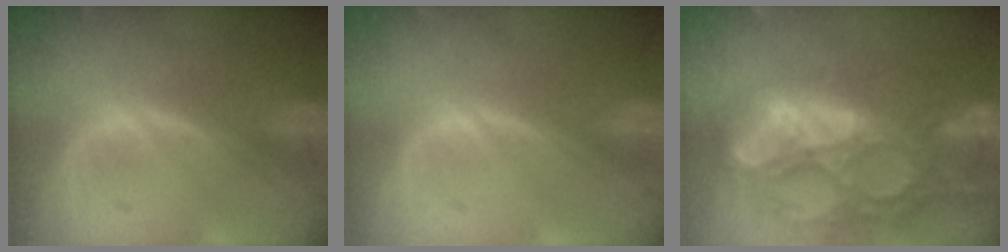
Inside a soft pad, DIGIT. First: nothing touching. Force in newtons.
{"total": 0.0}
{"total": 15.2, "press": 12.6, "slide": 8.5}